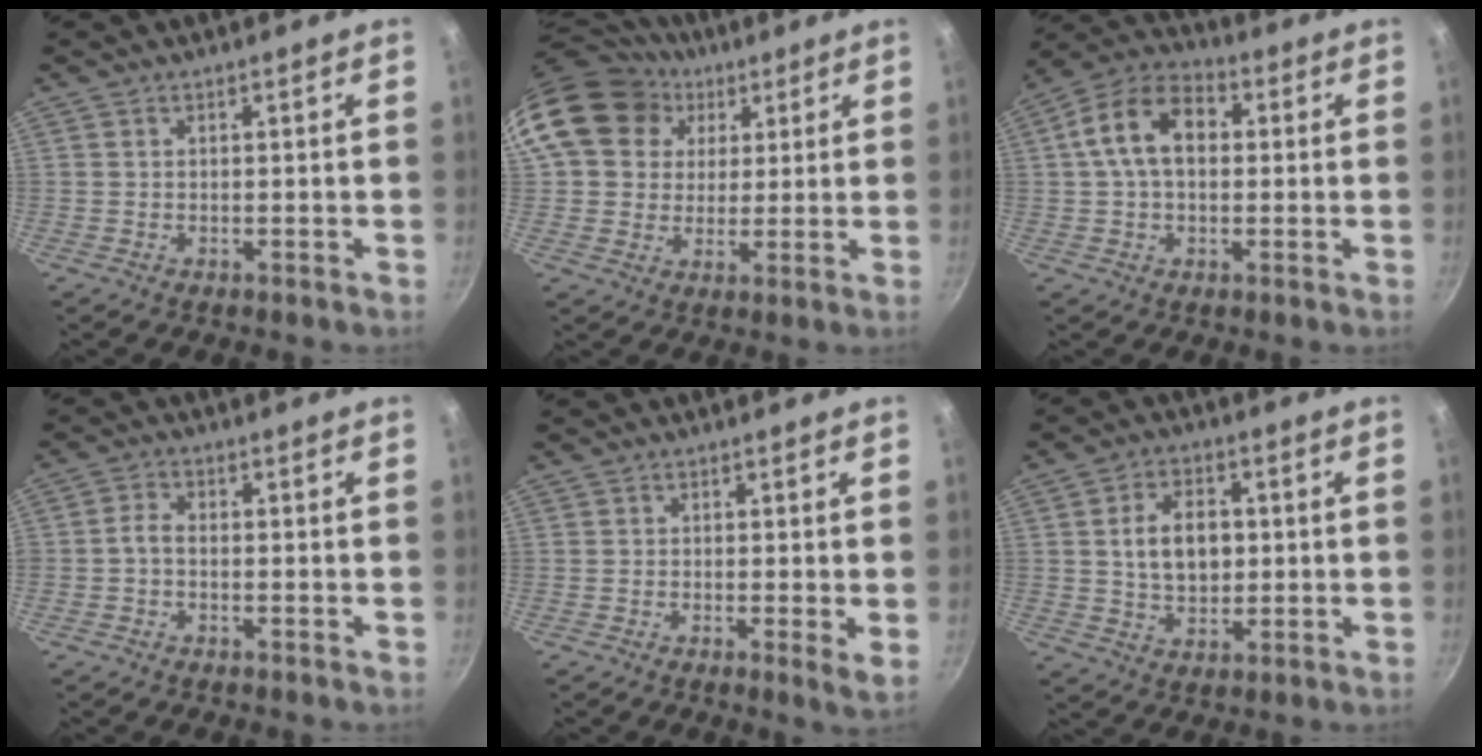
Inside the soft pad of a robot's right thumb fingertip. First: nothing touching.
{"total": 18.4, "force": [6.7, 15.2, 7.9], "torque": [-0.136, 0.020, 0.116]}
{"total": 12.3, "force": [1.7, 8.2, 9.0], "torque": [-0.136, 0.030, 0.010]}
{"total": 2.4, "force": [-1.0, 1.4, 1.7], "torque": [-0.037, 0.016, -0.026]}
{"total": 2.6, "force": [0.2, 0.4, 2.5], "torque": [-0.037, -0.013, -0.001]}
{"total": 9.2, "force": [0.9, 6.2, 6.7], "torque": [-0.094, 0.002, 0.014]}